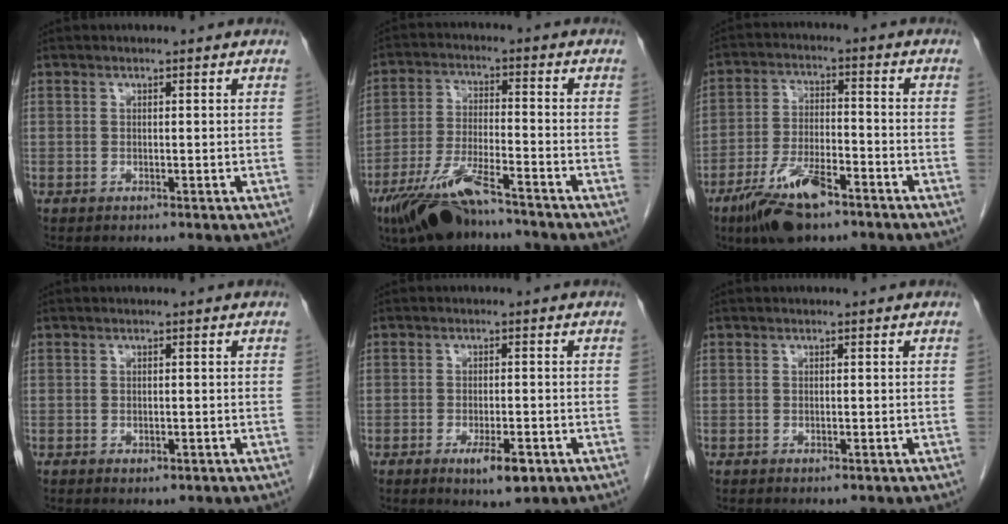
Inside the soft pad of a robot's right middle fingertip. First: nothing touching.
{"total": 10.7, "force": [-8.2, 1.9, 6.6], "torque": [-0.130, -0.023, -0.148]}
{"total": 10.6, "force": [-7.0, 3.2, 7.3], "torque": [-0.144, -0.010, -0.124]}
{"total": 1.2, "force": [-0.6, 0.7, 0.8], "torque": [-0.014, -0.002, -0.002]}
{"total": 4.7, "force": [-2.3, 1.4, 3.9], "torque": [-0.065, -0.006, -0.028]}
{"total": 0.5, "force": [-0.3, 0.2, 0.4], "torque": [-0.010, -0.002, -0.002]}